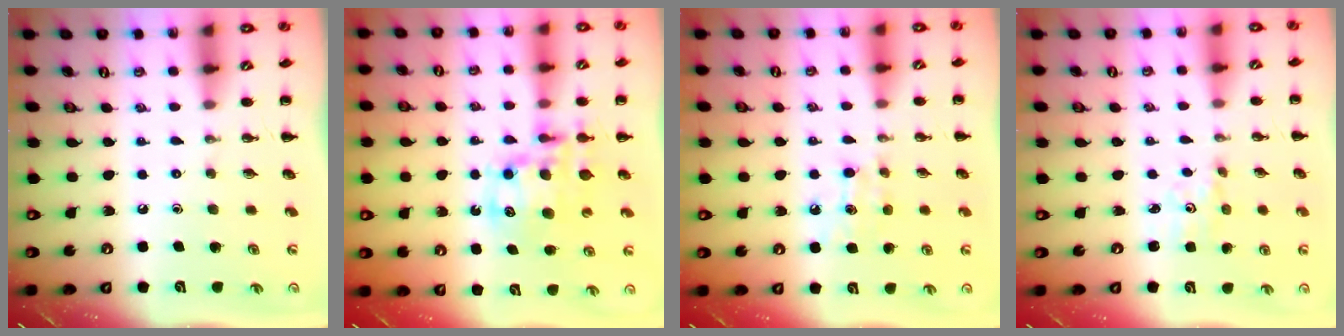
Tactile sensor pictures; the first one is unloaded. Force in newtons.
{"total": 12.9, "press": 12.6, "slide": 3.0}
{"total": 5.1, "press": 4.9, "slide": 1.4}
{"total": 2.0, "press": 1.9, "slide": 0.7}